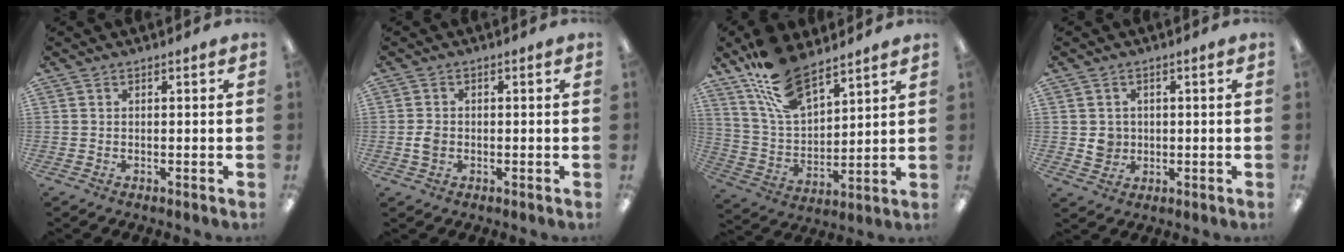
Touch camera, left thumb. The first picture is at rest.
{"total": 2.5, "force": [-0.3, 1.9, 1.5], "torque": [-0.028, 0.004, -0.006]}
{"total": 15.5, "force": [11.6, 6.5, 8.0], "torque": [-0.174, -0.053, 0.216]}
{"total": 3.7, "force": [0.5, 3.5, 0.8], "torque": [-0.005, 0.000, 0.007]}